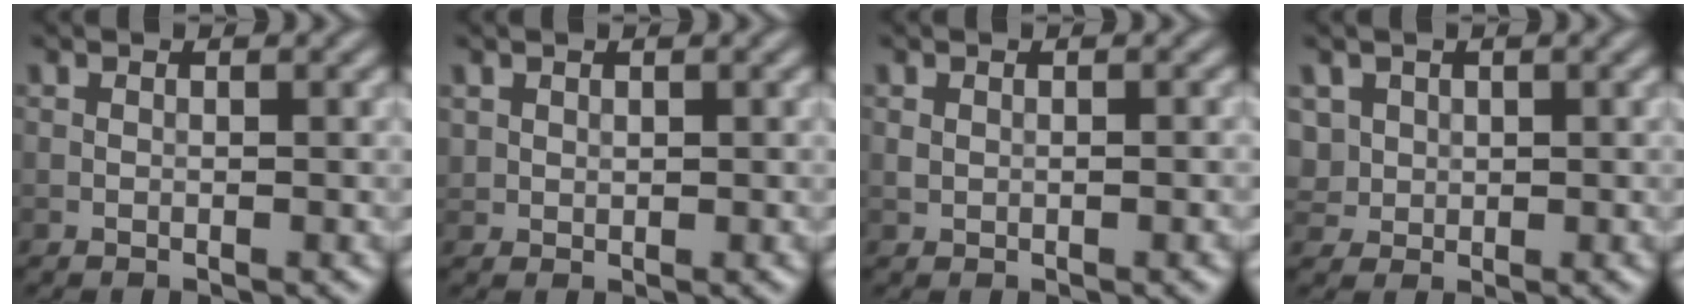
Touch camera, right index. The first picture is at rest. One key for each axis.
{"total": 0.8, "fx": 0.5, "fy": 0.6, "fz": 0.0, "tx": 0.000, "ty": -0.003, "tz": 0.015}
{"total": 1.1, "fx": -0.1, "fy": 0.6, "fz": 0.9, "tx": -0.016, "ty": -0.001, "tz": 0.002}
{"total": 2.5, "fx": 0.9, "fy": 2.1, "fz": 0.8, "tx": -0.026, "ty": 0.002, "tz": 0.035}